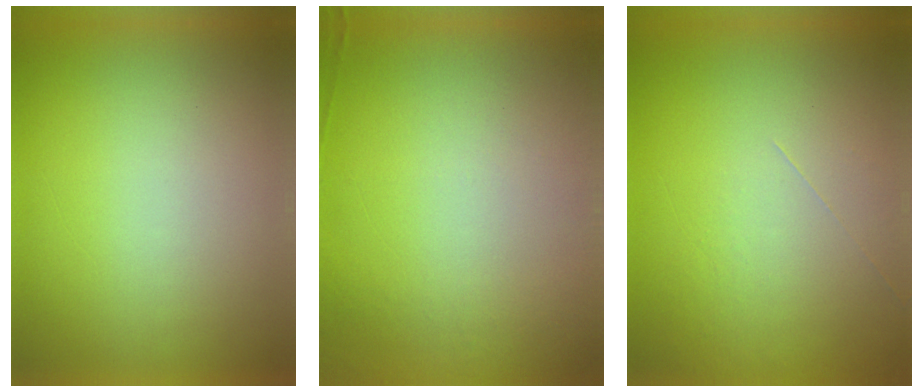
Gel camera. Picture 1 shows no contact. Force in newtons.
{"total": 5.5}
{"total": 1.2}